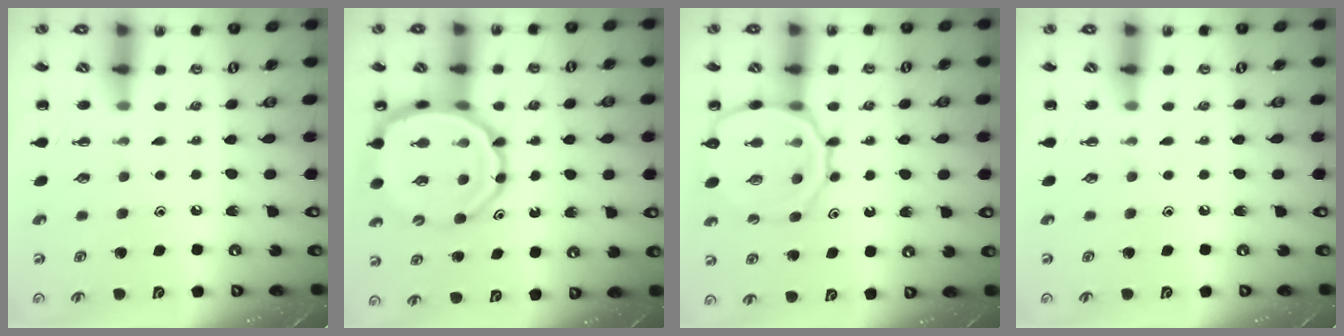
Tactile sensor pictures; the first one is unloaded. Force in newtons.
{"total": 13.5, "press": 13.0, "slide": 3.5}
{"total": 16.1, "press": 16.0, "slide": 2.4}
{"total": 0.0}